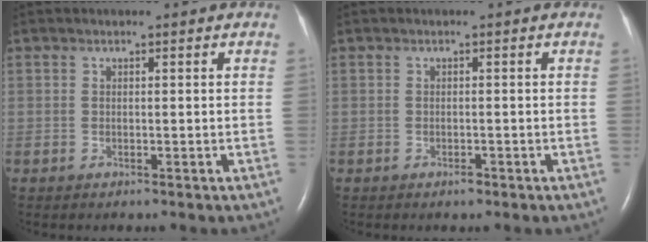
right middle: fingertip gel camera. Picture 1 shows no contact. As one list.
[{"total": 0.7, "force": [-0.5, 0.3, 0.4], "torque": [-0.009, 0.000, -0.006]}]